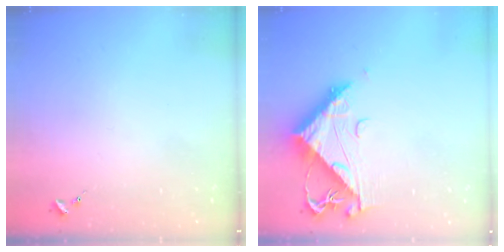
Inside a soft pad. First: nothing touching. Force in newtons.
{"total": 10.1, "press": 10.0, "slide": 1.0}